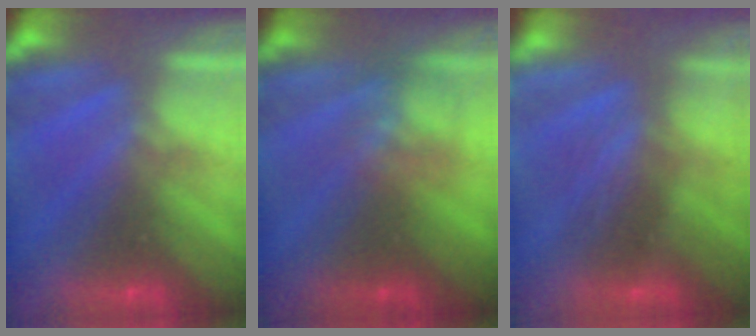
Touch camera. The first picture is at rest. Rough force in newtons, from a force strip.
{"total": 2.5}
{"total": 2.0}